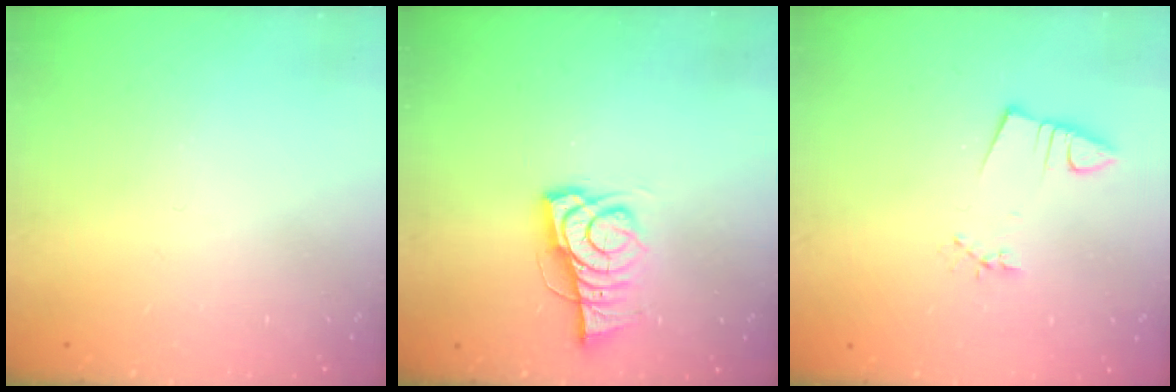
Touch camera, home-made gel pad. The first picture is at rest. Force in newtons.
{"total": 7.3, "press": 7.3, "slide": 0.9}
{"total": 2.9, "press": 1.6, "slide": 2.4}